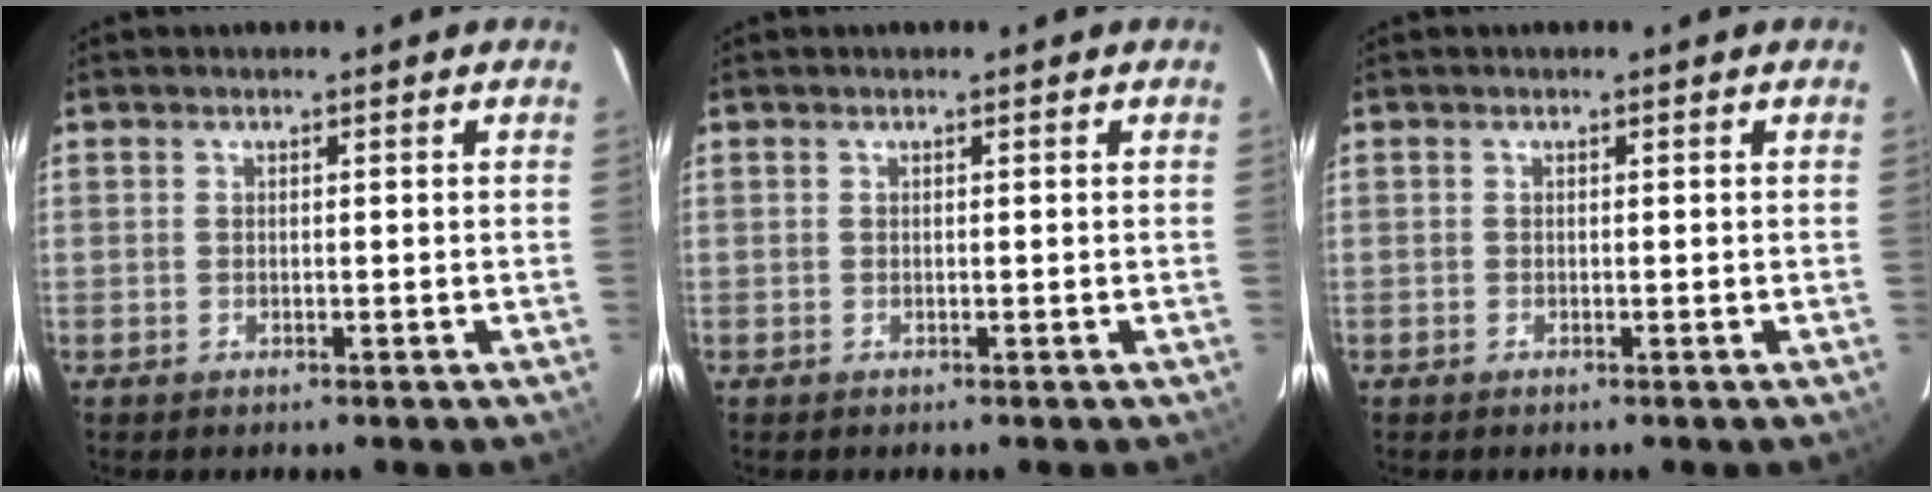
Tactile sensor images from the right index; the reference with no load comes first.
{"total": 0.0}
{"total": 0.0}